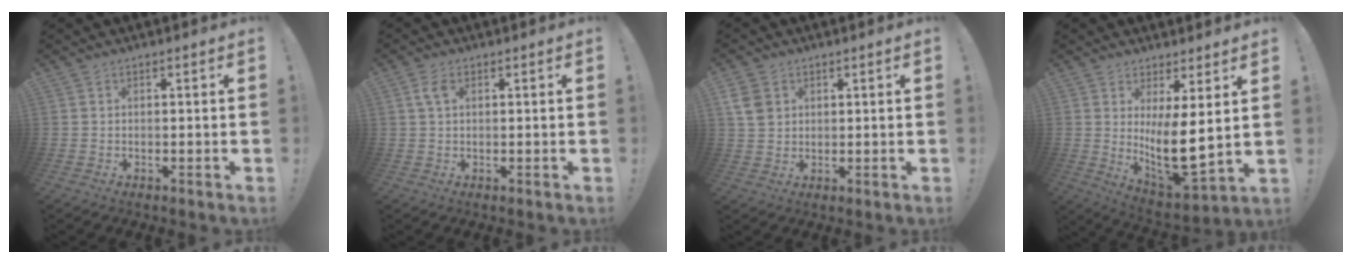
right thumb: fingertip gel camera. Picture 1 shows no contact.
{"total": 3.5, "force": [1.2, 1.8, 2.8], "torque": [-0.049, 0.002, 0.022]}
{"total": 6.7, "force": [2.4, 5.4, 3.1], "torque": [-0.052, -0.002, 0.050]}
{"total": 12.0, "force": [2.0, 3.9, 11.2], "torque": [-0.183, -0.047, 0.041]}